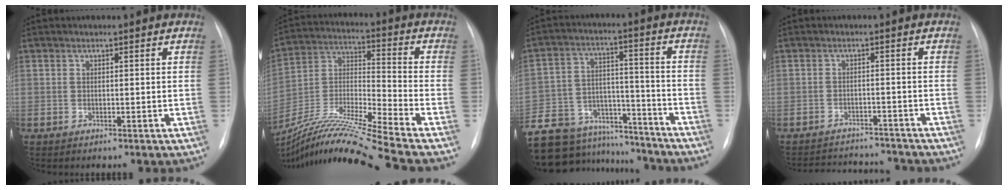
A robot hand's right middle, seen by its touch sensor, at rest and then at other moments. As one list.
[{"total": 21.2, "force": [-18.0, -2.2, 10.9], "torque": [-0.246, -0.024, -0.333]}, {"total": 24.9, "force": [-21.2, 10.2, 8.3], "torque": [-0.202, 0.015, -0.313]}, {"total": 9.3, "force": [-9.0, 1.8, 1.3], "torque": [-0.022, 0.009, -0.121]}]